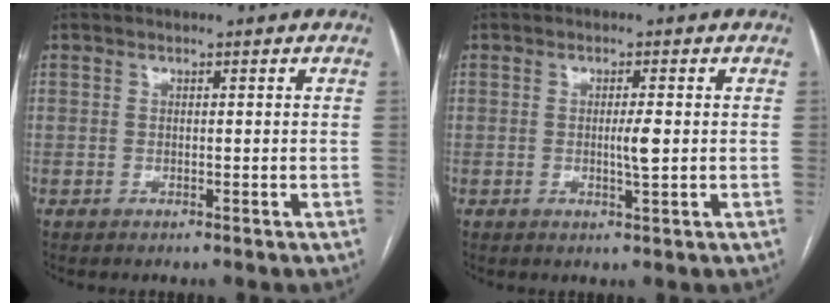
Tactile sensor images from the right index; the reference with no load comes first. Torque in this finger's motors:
{"motor_torque": [0.62, 0.09, 0.21, 0.05]}